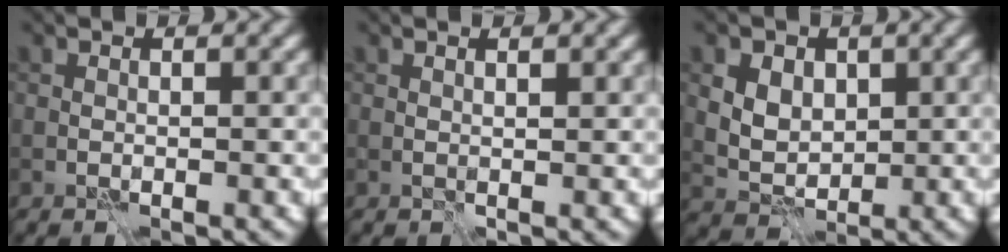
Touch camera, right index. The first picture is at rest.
{"total": 0.8, "force": [0.5, 0.1, 0.6], "torque": [-0.011, 0.001, 0.007]}
{"total": 5.4, "force": [1.7, 4.1, 3.0], "torque": [-0.053, 0.013, 0.022]}